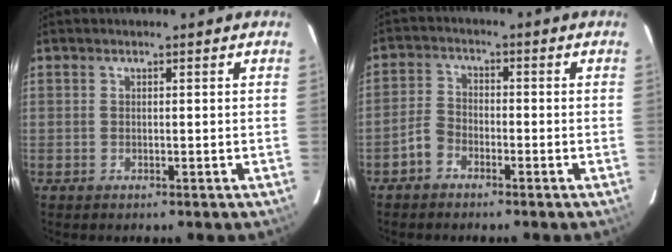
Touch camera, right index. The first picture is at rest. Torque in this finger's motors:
{"motor_torque": [0.28, -0.06, -0.12, -0.05]}